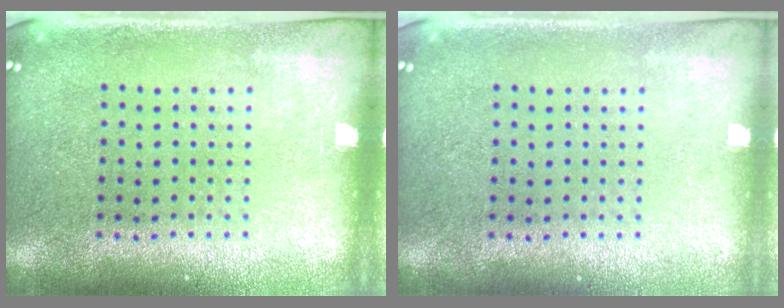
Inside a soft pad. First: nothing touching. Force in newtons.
{"total": 0.0}